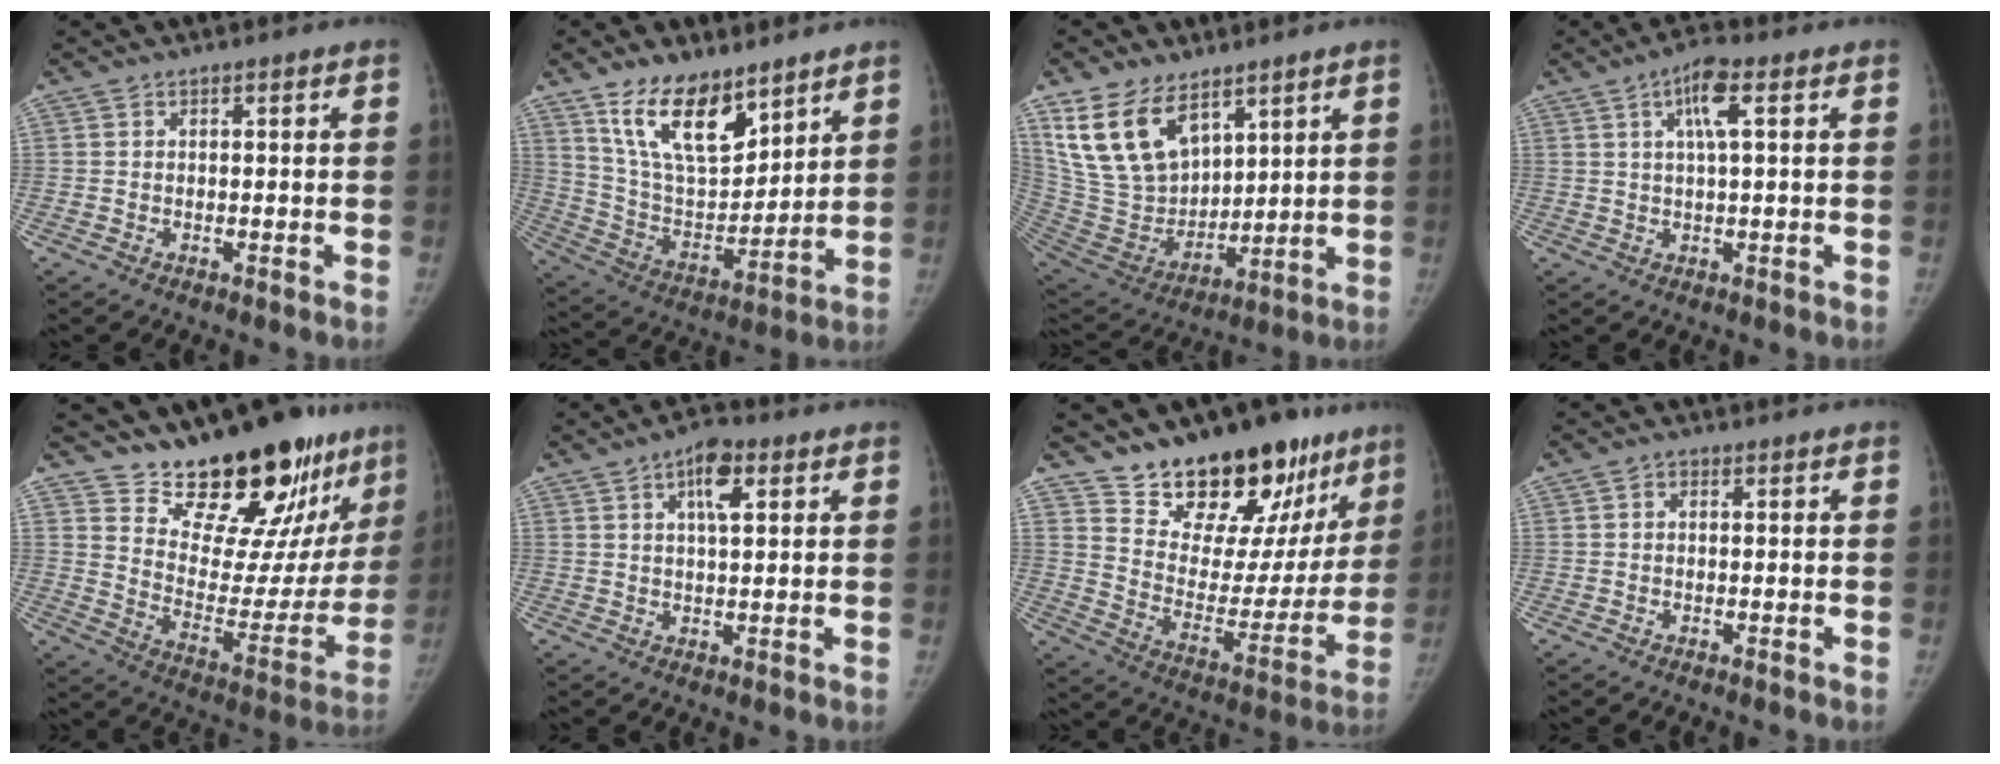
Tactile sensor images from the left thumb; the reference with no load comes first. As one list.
[{"total": 16.3, "force": [10.8, 7.7, 9.5], "torque": [-0.124, -0.067, 0.211]}, {"total": 17.6, "force": [10.1, 10.4, 9.9], "torque": [-0.156, -0.049, 0.216]}, {"total": 6.1, "force": [2.2, 1.5, 5.5], "torque": [-0.103, 0.004, 0.036]}, {"total": 21.8, "force": [18.1, 8.5, 8.8], "torque": [-0.071, -0.133, 0.259]}, {"total": 6.5, "force": [2.7, 2.8, 5.2], "torque": [-0.073, -0.002, 0.040]}, {"total": 24.9, "force": [18.4, 12.0, 11.5], "torque": [-0.125, -0.109, 0.279]}, {"total": 0.9, "force": [0.0, 0.7, 0.5], "torque": [-0.004, 0.003, -0.006]}]